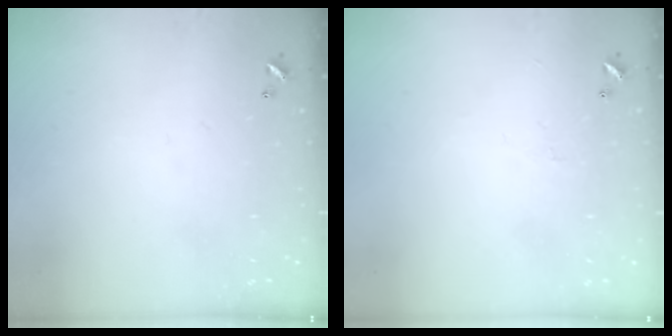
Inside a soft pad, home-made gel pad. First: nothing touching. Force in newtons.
{"total": 0.8, "press": 0.7, "slide": 0.5}